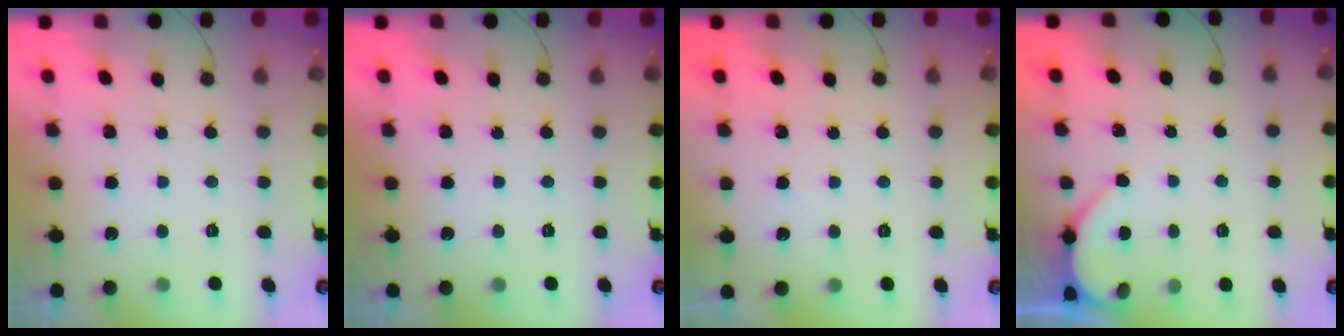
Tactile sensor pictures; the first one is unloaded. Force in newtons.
{"total": 0.0}
{"total": 1.5, "press": 1.5, "slide": 0.2}
{"total": 1.6, "press": 1.6, "slide": 0.2}